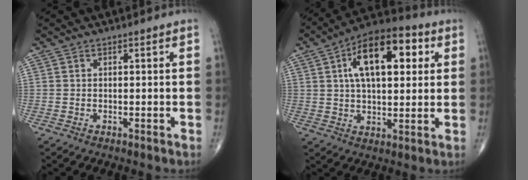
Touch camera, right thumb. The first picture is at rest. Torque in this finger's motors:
{"motor_torque": [1.46, 3.55, 1.02, -0.04, 0.13]}